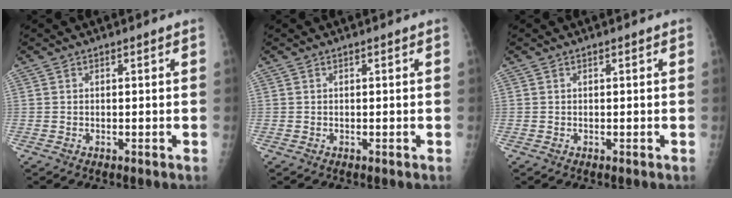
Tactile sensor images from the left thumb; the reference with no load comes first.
{"total": 0.0}
{"total": 0.0}